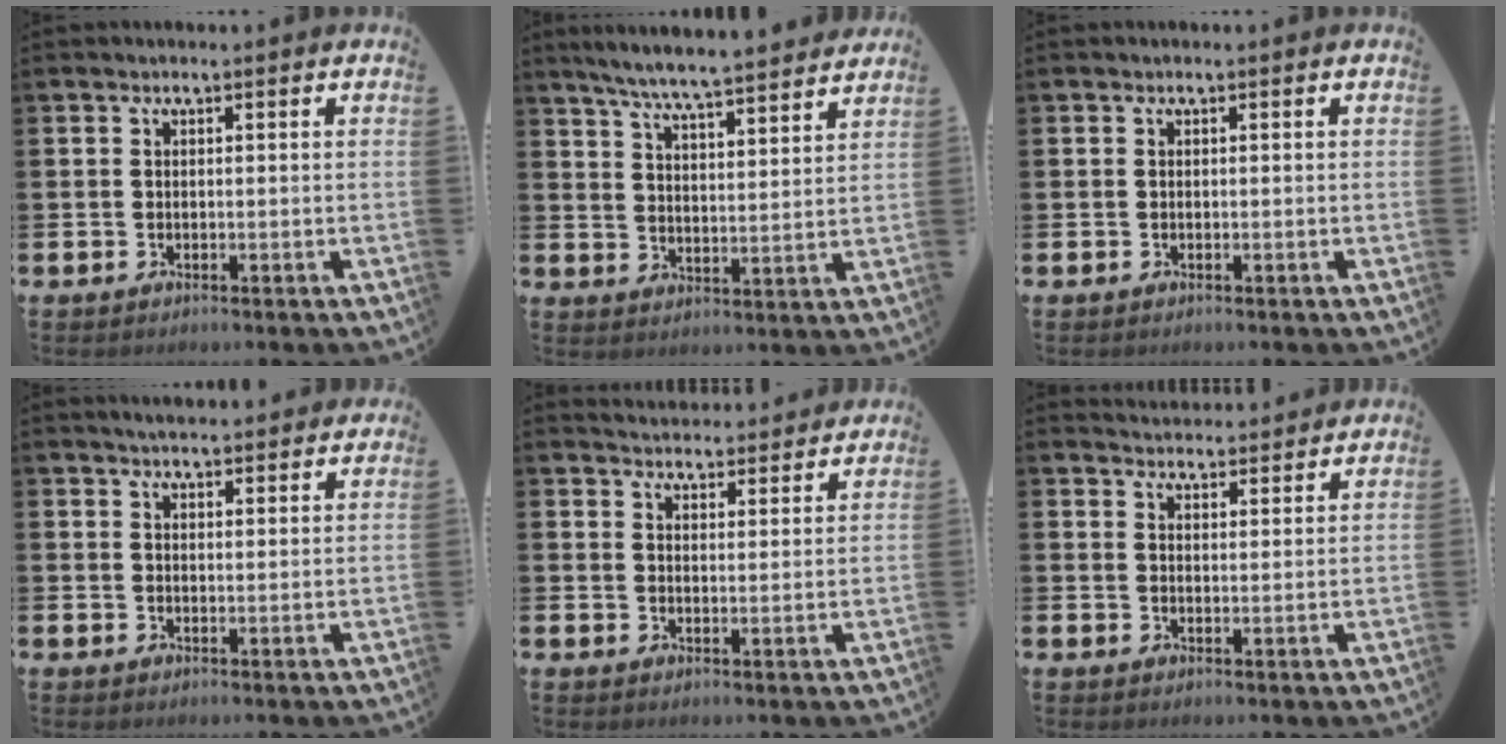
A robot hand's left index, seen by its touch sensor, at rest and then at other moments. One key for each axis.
{"total": 6.9, "fx": 6.6, "fy": -0.2, "fz": 2.0, "tx": -0.057, "ty": -0.046, "tz": 0.114}
{"total": 0.0}
{"total": 3.4, "fx": 3.4, "fy": 0.3, "fz": 0.4, "tx": -0.013, "ty": -0.014, "tz": 0.062}
{"total": 4.3, "fx": 4.2, "fy": 0.6, "fz": -0.3, "tx": -0.005, "ty": -0.029, "tz": 0.076}
{"total": 3.9, "fx": 3.9, "fy": 0.4, "fz": -0.3, "tx": -0.003, "ty": -0.026, "tz": 0.071}